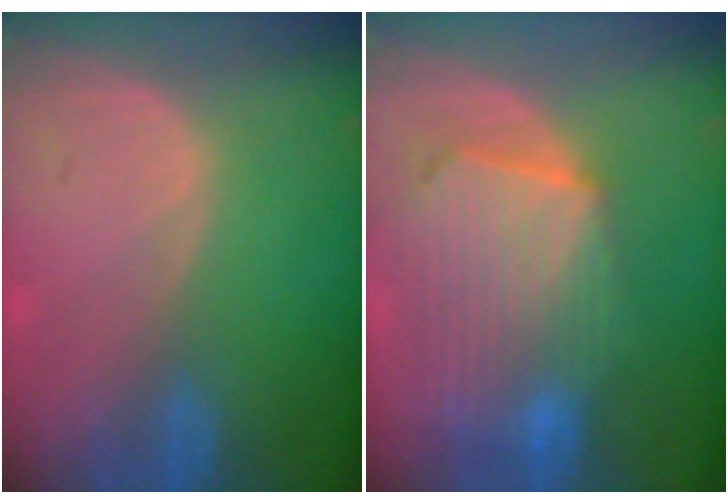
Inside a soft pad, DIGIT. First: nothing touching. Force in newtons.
{"total": 10.8, "press": 9.5, "slide": 5.2}